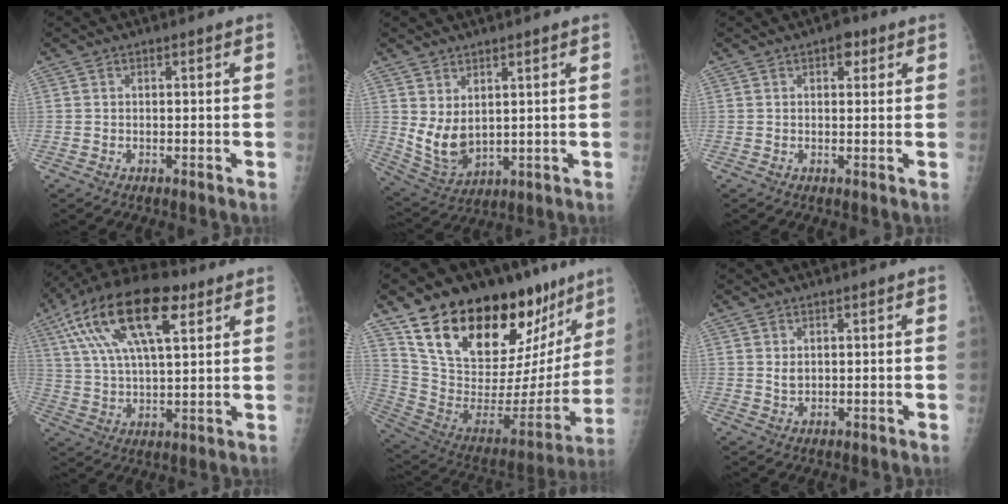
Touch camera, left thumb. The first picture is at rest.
{"total": 8.1, "force": [2.5, 5.1, 5.8], "torque": [-0.097, -0.030, 0.069]}
{"total": 2.8, "force": [1.5, 1.6, 1.8], "torque": [-0.010, -0.002, 0.017]}
{"total": 20.7, "force": [9.6, 8.5, 16.2], "torque": [-0.295, 0.001, 0.171]}
{"total": 33.4, "force": [22.8, 14.1, 19.9], "torque": [-0.280, -0.087, 0.360]}
{"total": 2.0, "force": [1.0, 1.3, 1.1], "torque": [-0.013, -0.009, 0.023]}